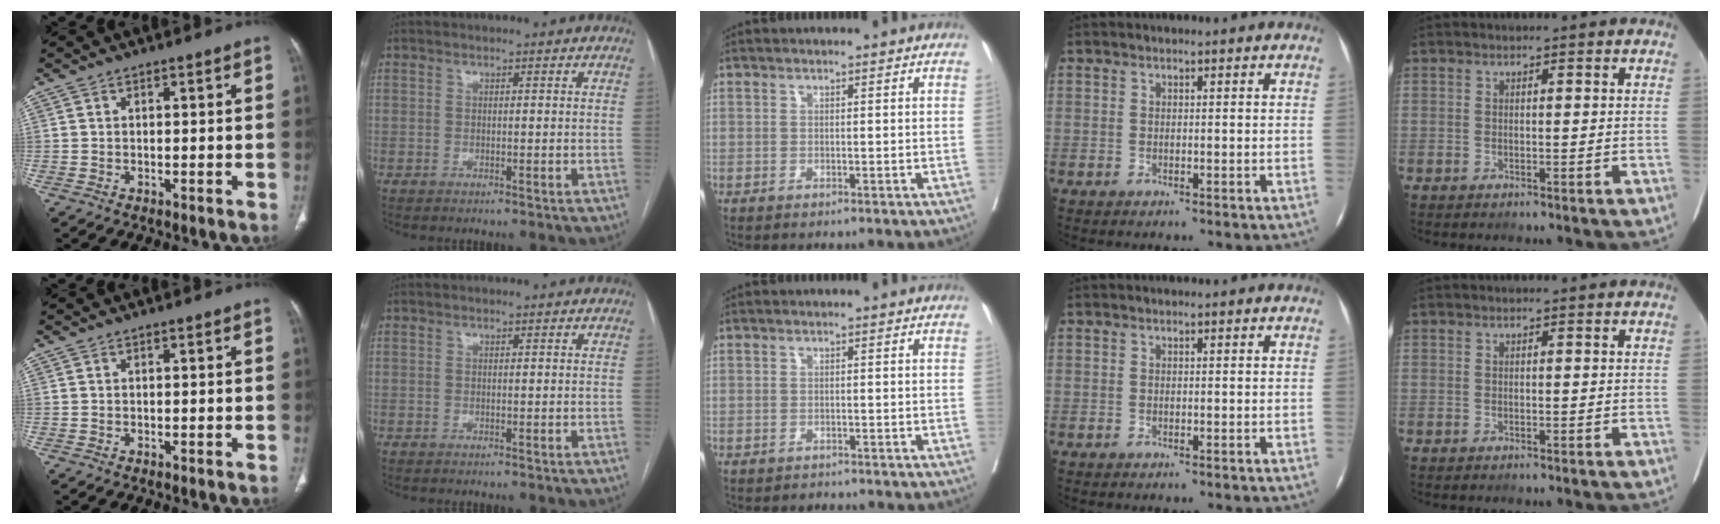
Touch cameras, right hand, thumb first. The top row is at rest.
{"middle": {"total": 1.0, "force": [-0.8, 0.5, -0.1], "torque": [-0.003, 0.000, -0.016]}}